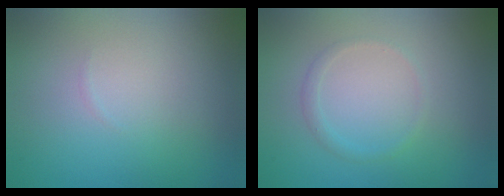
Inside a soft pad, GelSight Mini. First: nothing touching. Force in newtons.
{"total": 1.0, "press": 1.0, "slide": 0.1}